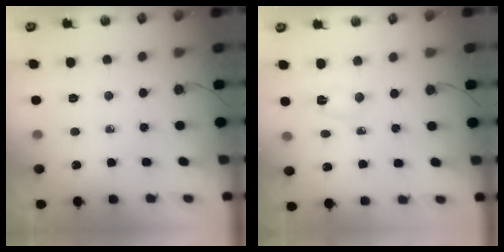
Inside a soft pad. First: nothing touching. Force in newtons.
{"total": 2.2, "press": 2.1, "slide": 0.6}